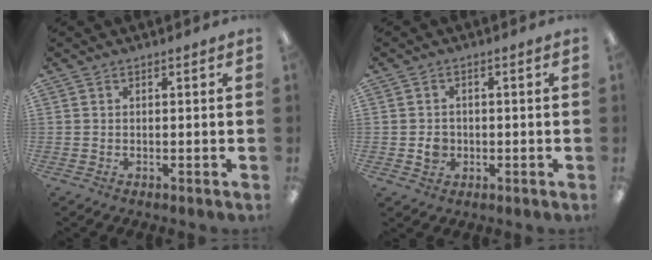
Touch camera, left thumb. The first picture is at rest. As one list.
[{"total": 3.2, "force": [-0.4, 2.9, 1.4], "torque": [-0.017, 0.001, -0.010]}]